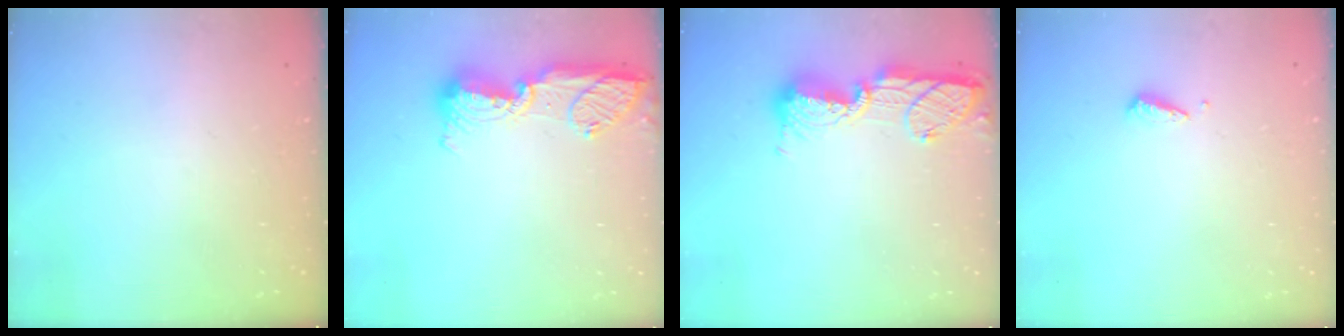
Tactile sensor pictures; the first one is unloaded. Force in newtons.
{"total": 14.9, "press": 13.8, "slide": 5.6}
{"total": 13.9, "press": 13.8, "slide": 1.0}
{"total": 2.9, "press": 2.9, "slide": 0.4}